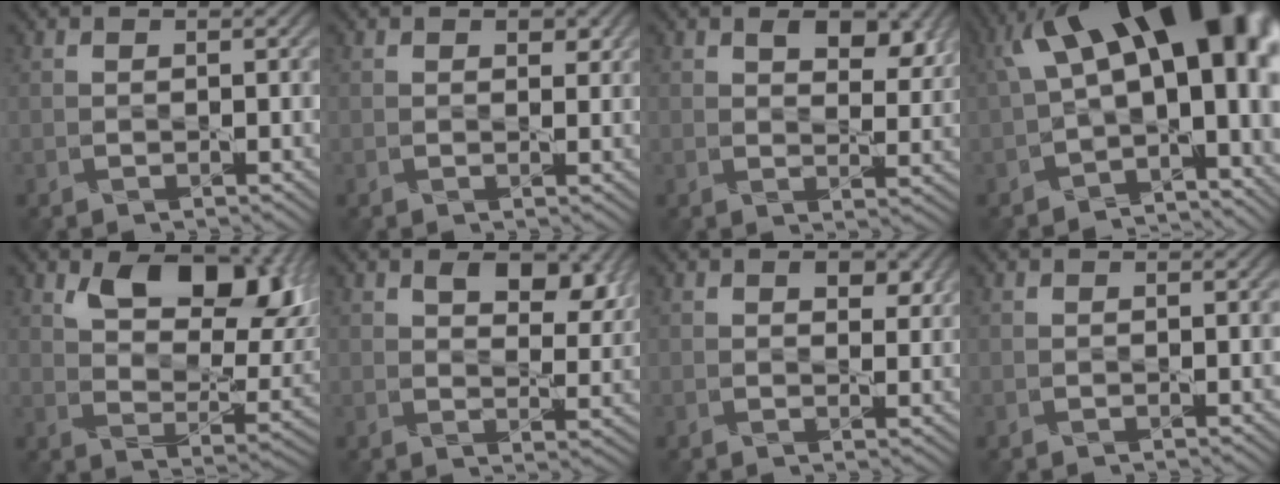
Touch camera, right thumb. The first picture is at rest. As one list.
[{"total": 1.3, "force": [0.7, 0.7, 0.7], "torque": [-0.009, -0.004, 0.013]}, {"total": 5.6, "force": [2.9, 3.0, 3.7], "torque": [-0.063, -0.016, 0.043]}, {"total": 18.0, "force": [2.9, 9.2, 15.2], "torque": [-0.211, 0.006, 0.070]}, {"total": 13.2, "force": [6.5, 6.9, 9.3], "torque": [-0.131, -0.014, 0.106]}, {"total": 7.3, "force": [3.6, 3.9, 5.1], "torque": [-0.086, -0.014, 0.057]}, {"total": 2.7, "force": [1.4, 1.5, 1.8], "torque": [-0.025, -0.009, 0.024]}, {"total": 0.0}]